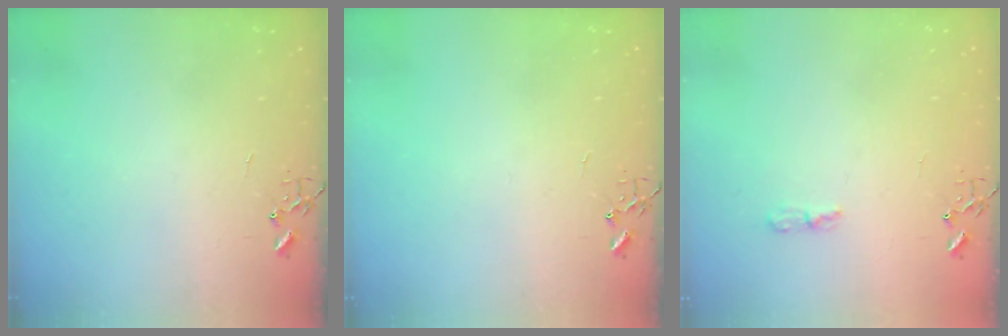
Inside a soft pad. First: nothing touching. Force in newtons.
{"total": 0.0}
{"total": 4.7, "press": 4.7, "slide": 0.7}